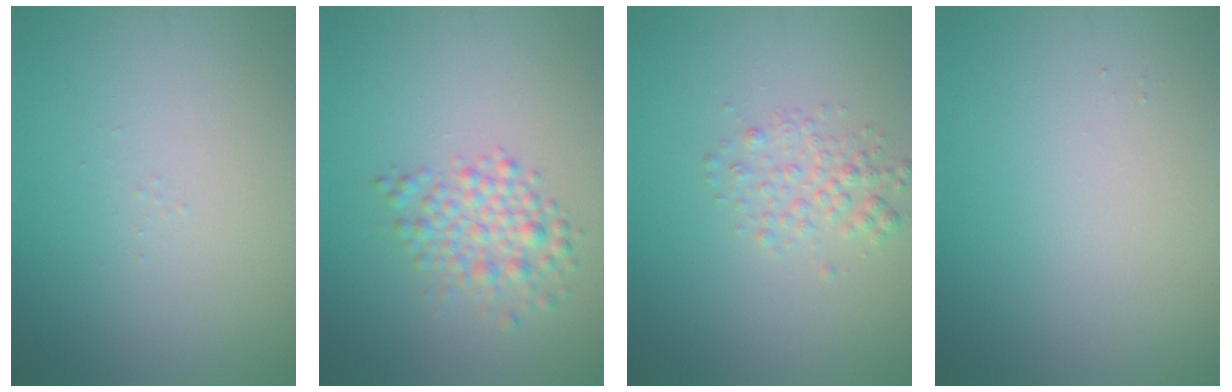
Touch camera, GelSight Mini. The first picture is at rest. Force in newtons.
{"total": 2.9, "press": 2.9, "slide": 0.1}
{"total": 2.1, "press": 2.1, "slide": 0.1}
{"total": 0.0}